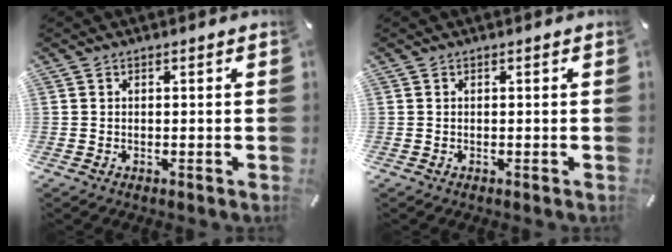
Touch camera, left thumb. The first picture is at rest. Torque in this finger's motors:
{"motor_torque": [-0.27, -0.27, 0.11, 0.11, 0.00]}